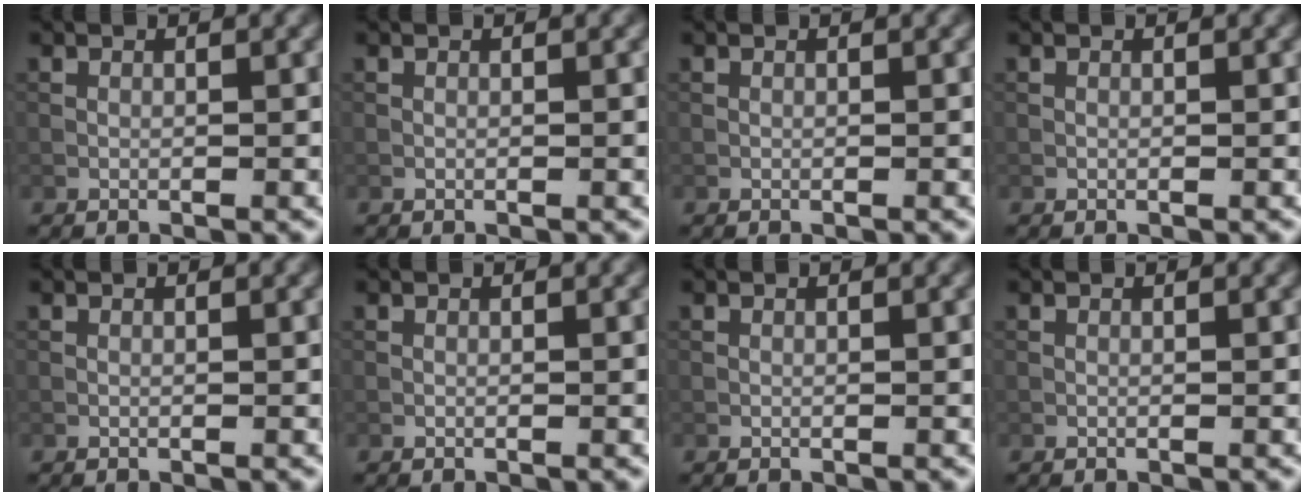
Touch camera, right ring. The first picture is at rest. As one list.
[{"total": 0.0}, {"total": 0.0}, {"total": 0.0}, {"total": 0.0}, {"total": 0.0}, {"total": 0.0}, {"total": 0.0}]